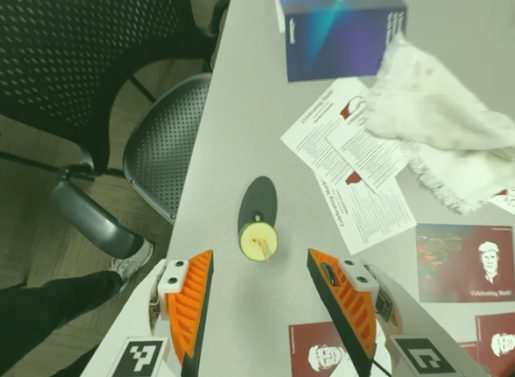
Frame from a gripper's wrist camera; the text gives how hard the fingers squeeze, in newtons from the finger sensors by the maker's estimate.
{"total": 0.0}